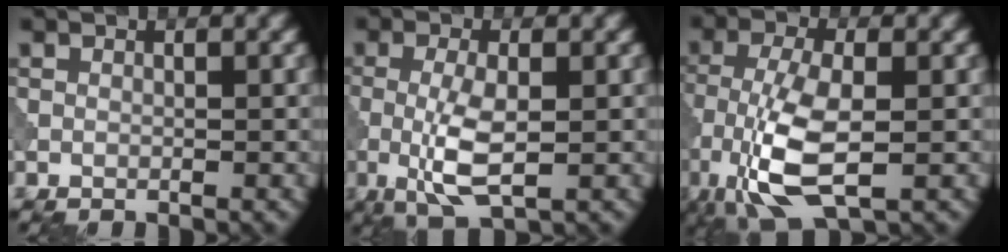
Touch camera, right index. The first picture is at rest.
{"total": 4.9, "force": [-0.8, 1.5, 4.6], "torque": [-0.102, -0.006, -0.015]}
{"total": 8.1, "force": [-2.9, 3.1, 7.0], "torque": [-0.158, -0.005, -0.059]}